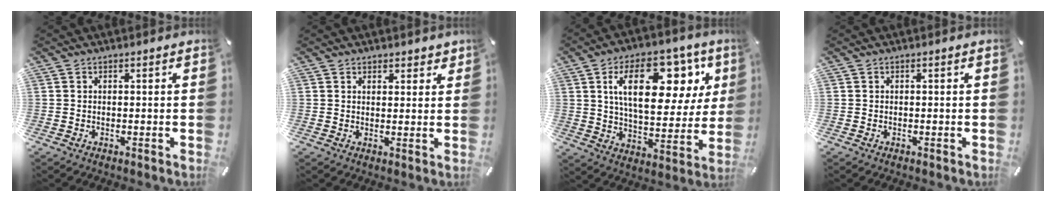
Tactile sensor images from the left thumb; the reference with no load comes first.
{"total": 2.3, "force": [1.7, 1.5, 0.2], "torque": [0.009, -0.007, 0.029]}
{"total": 20.6, "force": [8.6, 10.9, 15.3], "torque": [-0.235, -0.015, 0.137]}
{"total": 0.0}